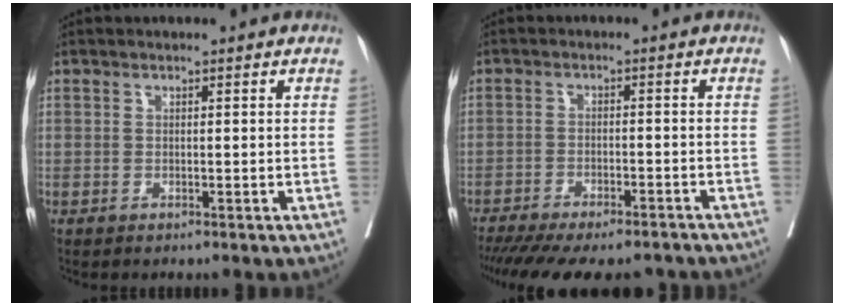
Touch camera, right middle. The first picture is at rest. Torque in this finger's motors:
{"motor_torque": [1.05, -1.09, 0.41, 0.06]}